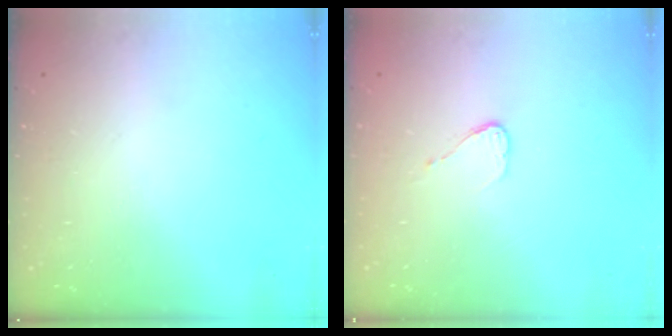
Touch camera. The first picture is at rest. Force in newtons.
{"total": 4.2, "press": 4.2, "slide": 0.4}